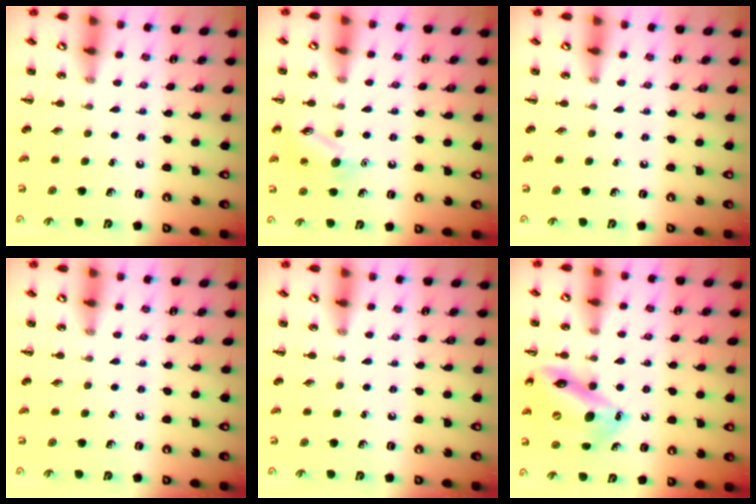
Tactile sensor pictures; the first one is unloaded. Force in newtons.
{"total": 10.1, "press": 10.0, "slide": 1.3}
{"total": 0.0}
{"total": 0.0}
{"total": 0.0}
{"total": 15.0, "press": 14.6, "slide": 3.7}